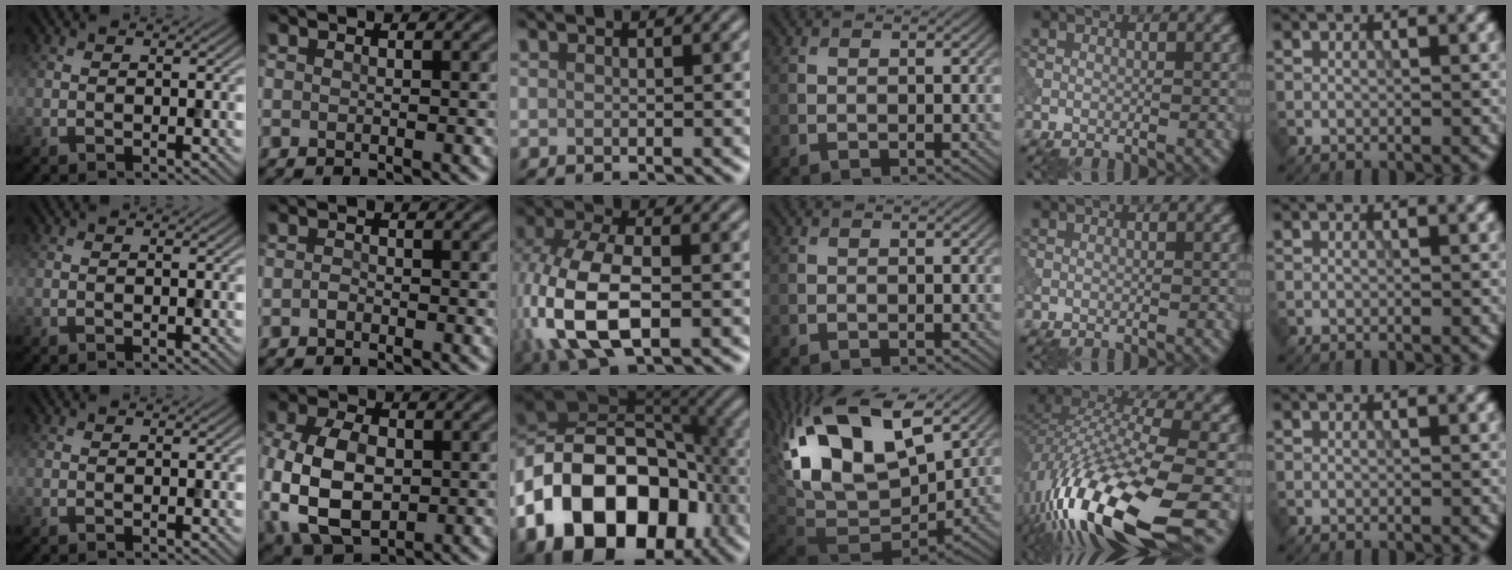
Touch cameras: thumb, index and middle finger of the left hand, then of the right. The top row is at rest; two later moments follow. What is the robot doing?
{"motion": "extract", "object": "peg toy"}